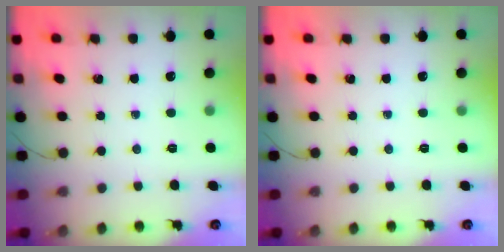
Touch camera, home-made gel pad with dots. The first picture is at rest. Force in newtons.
{"total": 0.0}